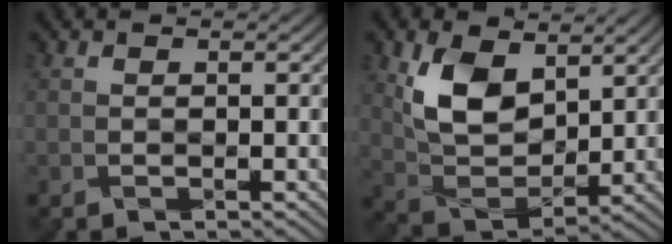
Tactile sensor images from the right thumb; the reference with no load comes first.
{"total": 8.4, "force": [4.0, 4.9, 5.5], "torque": [-0.120, -0.012, 0.082]}